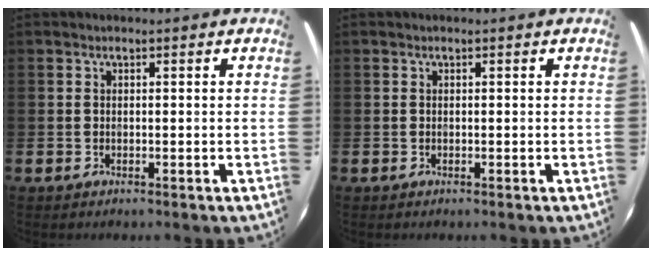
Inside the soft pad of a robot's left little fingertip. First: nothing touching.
{"total": 0.0}